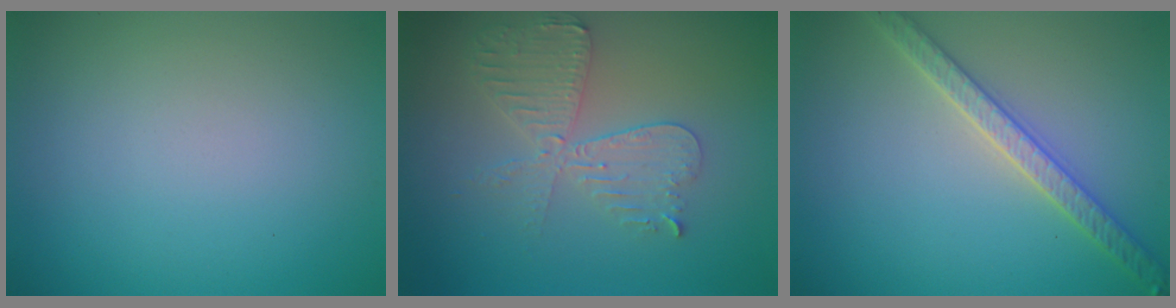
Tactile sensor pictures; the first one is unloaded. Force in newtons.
{"total": 4.4, "press": 3.8, "slide": 2.2}
{"total": 3.8, "press": 3.7, "slide": 0.8}